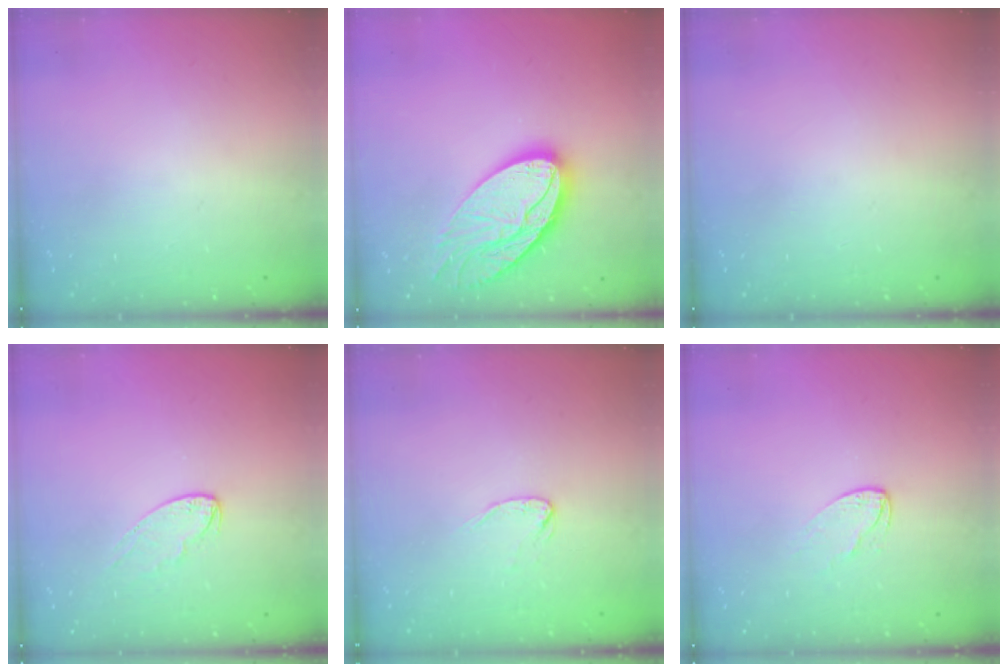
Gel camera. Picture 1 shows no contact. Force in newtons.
{"total": 19.2, "press": 19.1, "slide": 1.5}
{"total": 0.0}
{"total": 5.9, "press": 5.9, "slide": 0.4}
{"total": 3.8, "press": 3.8, "slide": 0.3}
{"total": 4.8, "press": 4.8, "slide": 0.4}